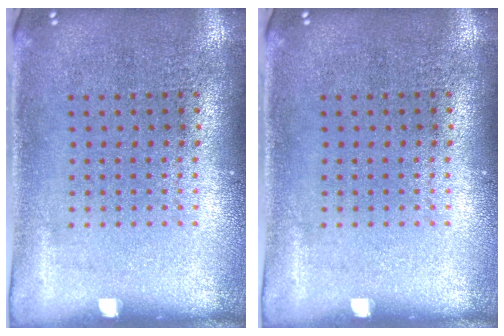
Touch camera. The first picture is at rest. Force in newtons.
{"total": 0.0}